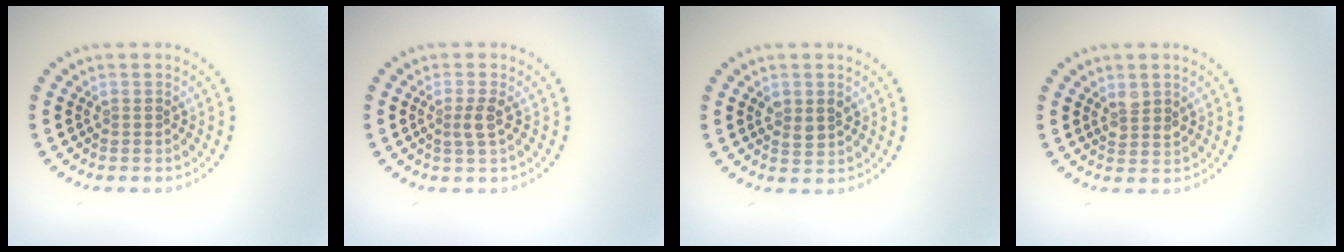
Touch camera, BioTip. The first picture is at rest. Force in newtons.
{"total": 1.6, "press": 1.3, "slide": 1.0}
{"total": 1.7, "press": 1.7, "slide": 0.3}
{"total": 1.6, "press": 1.5, "slide": 0.7}